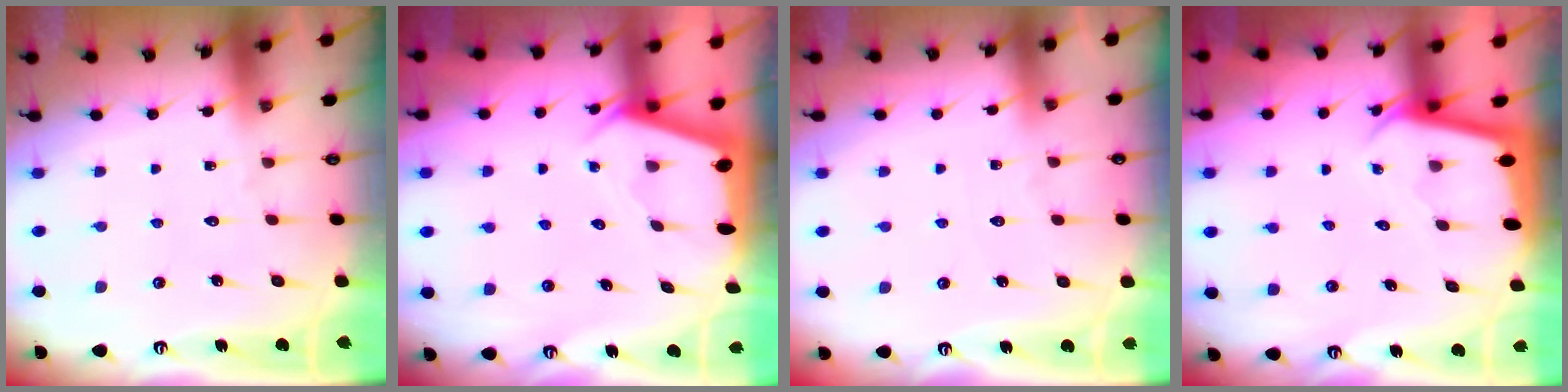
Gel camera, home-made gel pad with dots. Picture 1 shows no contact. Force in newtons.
{"total": 2.5, "press": 2.5, "slide": 0.3}
{"total": 2.0, "press": 2.0, "slide": 0.3}
{"total": 2.2, "press": 2.2, "slide": 0.1}